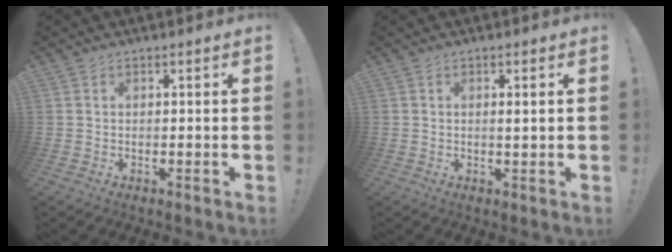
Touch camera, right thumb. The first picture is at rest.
{"total": 1.5, "force": [0.3, 0.0, 1.5], "torque": [-0.017, -0.007, 0.000]}